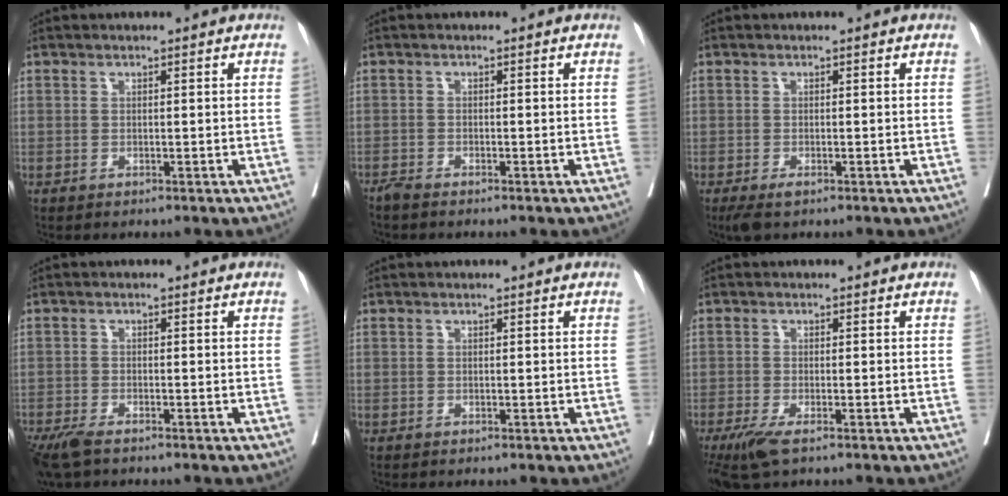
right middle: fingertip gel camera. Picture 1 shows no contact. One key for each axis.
{"total": 1.3, "fx": -1.2, "fy": 0.0, "fz": 0.4, "tx": -0.013, "ty": -0.003, "tz": -0.026}
{"total": 2.2, "fx": -1.4, "fy": 0.7, "fz": 1.6, "tx": -0.030, "ty": -0.007, "tz": -0.021}
{"total": 5.3, "fx": -4.0, "fy": 1.4, "fz": 3.1, "tx": -0.059, "ty": -0.013, "tz": -0.072}
{"total": 0.0}
{"total": 4.1, "fx": -2.6, "fy": 0.8, "fz": 3.0, "tx": -0.058, "ty": -0.011, "tz": -0.047}